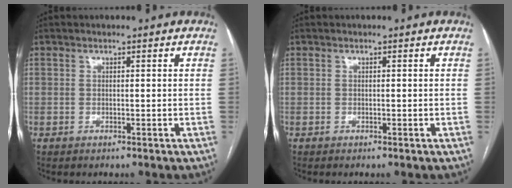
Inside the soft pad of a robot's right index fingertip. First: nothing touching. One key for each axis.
{"total": 0.0}